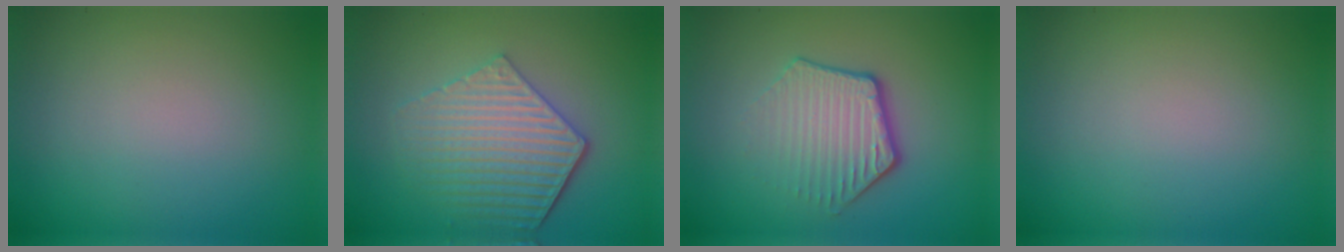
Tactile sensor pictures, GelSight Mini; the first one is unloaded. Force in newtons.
{"total": 5.5, "press": 4.4, "slide": 3.2}
{"total": 4.1, "press": 3.1, "slide": 2.6}
{"total": 0.0}